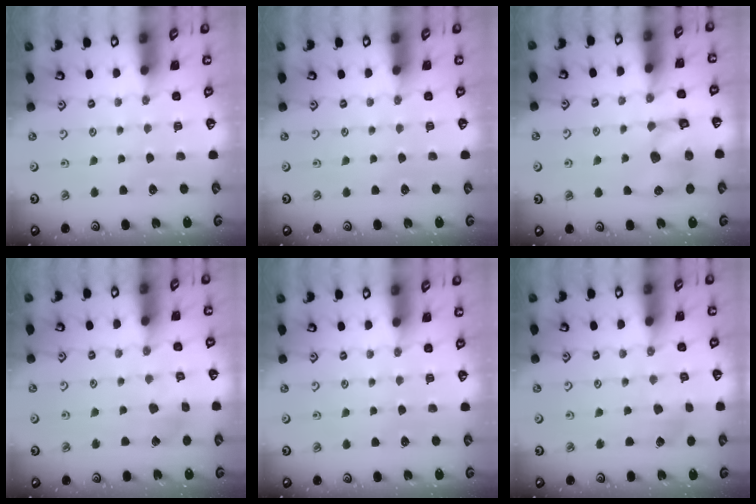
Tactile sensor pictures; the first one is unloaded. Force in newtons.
{"total": 0.0}
{"total": 10.9, "press": 10.7, "slide": 1.6}
{"total": 5.5, "press": 5.5, "slide": 0.5}
{"total": 0.0}
{"total": 2.6, "press": 2.5, "slide": 0.5}